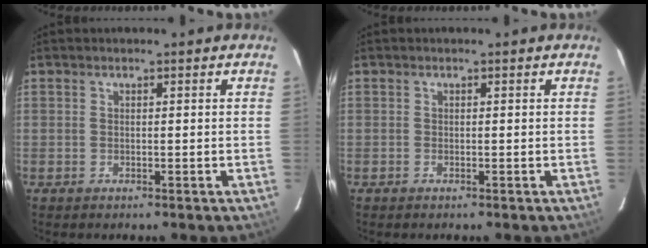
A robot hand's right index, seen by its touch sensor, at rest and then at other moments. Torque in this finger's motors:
{"motor_torque": [-0.28, -0.15, -0.09, -0.01]}